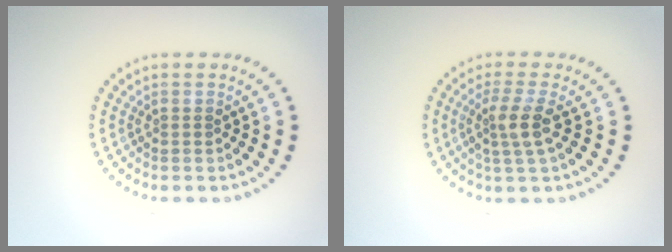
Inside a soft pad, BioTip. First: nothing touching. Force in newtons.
{"total": 2.7, "press": 2.2, "slide": 1.6}